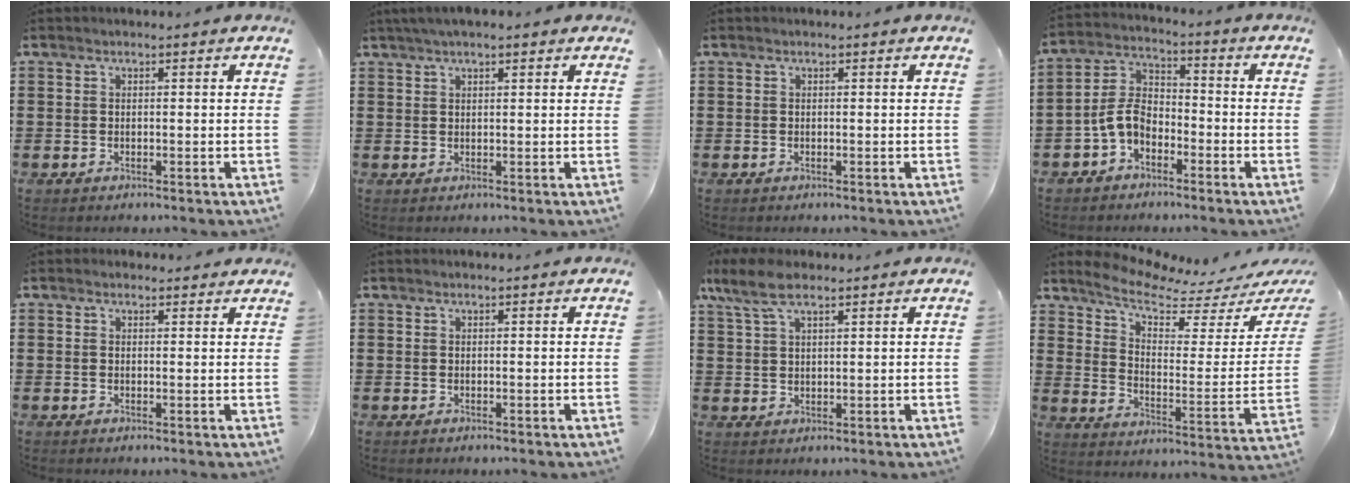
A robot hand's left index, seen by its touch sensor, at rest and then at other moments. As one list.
[{"total": 2.4, "force": [1.7, 0.6, 1.6], "torque": [-0.035, 0.006, 0.032]}, {"total": 0.0}, {"total": 5.9, "force": [-3.2, 3.5, 3.5], "torque": [-0.102, 0.003, -0.075]}, {"total": 1.1, "force": [0.9, 0.6, 0.2], "torque": [-0.007, 0.005, 0.017]}, {"total": 0.0}, {"total": 6.5, "force": [4.2, 2.4, 4.3], "torque": [-0.100, 0.000, 0.077]}, {"total": 6.9, "force": [6.0, 1.5, 2.9], "torque": [-0.080, -0.045, 0.101]}]